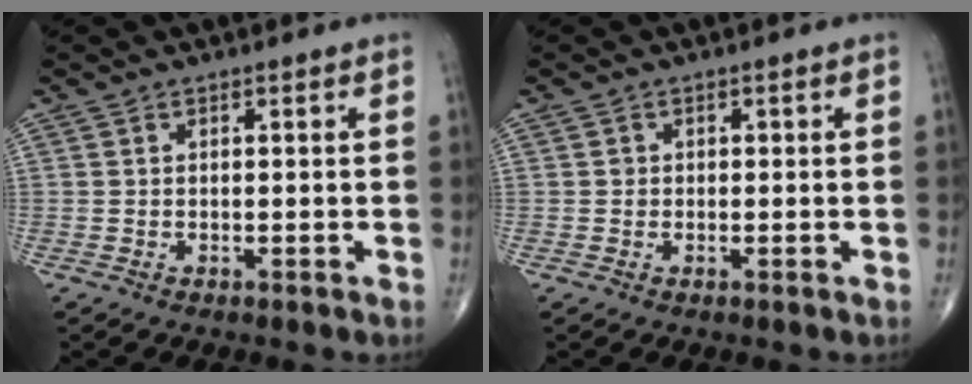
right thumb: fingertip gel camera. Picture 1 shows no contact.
{"total": 1.0, "force": [0.0, 1.0, 0.2], "torque": [0.006, 0.003, 0.000]}